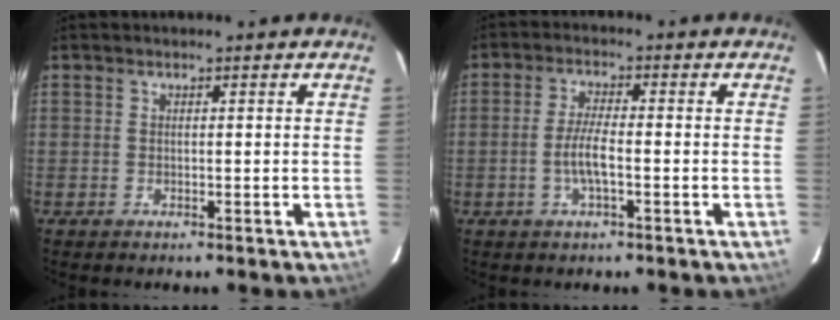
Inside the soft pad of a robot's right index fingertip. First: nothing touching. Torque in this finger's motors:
{"motor_torque": [0.97, -0.22, 0.50, 0.13]}